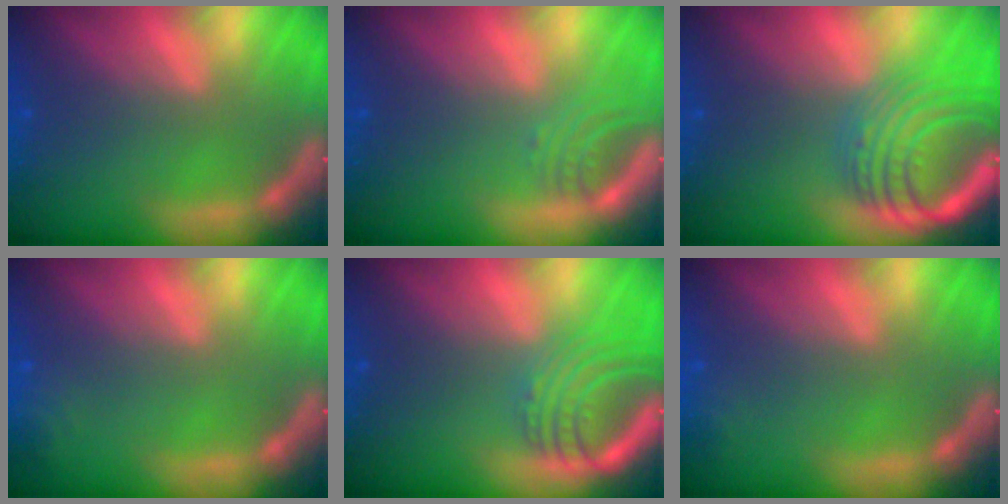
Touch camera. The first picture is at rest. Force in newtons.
{"total": 2.5}
{"total": 10.0}
{"total": 1.9}
{"total": 6.5}
{"total": 0.9}